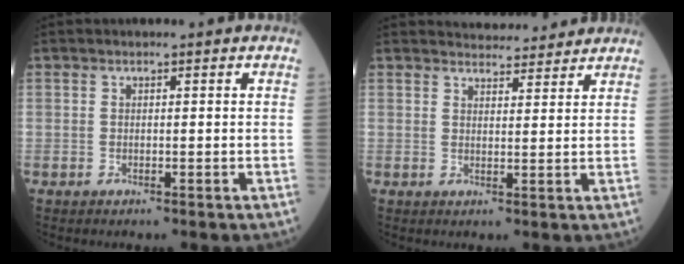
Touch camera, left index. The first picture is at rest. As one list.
[{"total": 6.4, "force": [6.2, 1.2, 1.0], "torque": [-0.013, 0.012, 0.077]}]